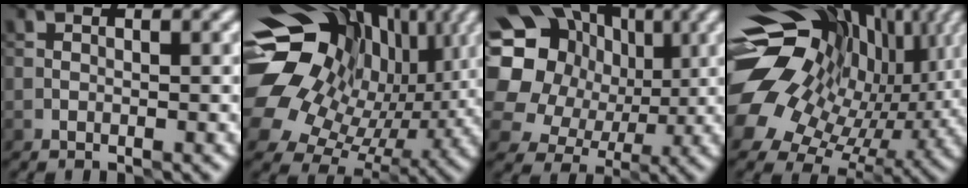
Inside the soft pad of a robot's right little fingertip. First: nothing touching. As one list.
[{"total": 18.0, "force": [6.1, 13.7, 10.0], "torque": [-0.185, 0.036, 0.127]}, {"total": 17.1, "force": [4.5, 14.8, 7.2], "torque": [-0.166, 0.028, 0.059]}, {"total": 17.6, "force": [4.3, 12.2, 12.0], "torque": [-0.211, 0.010, 0.094]}]